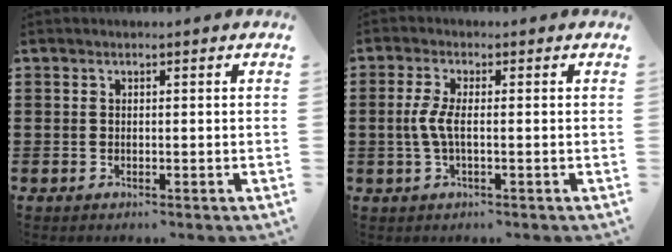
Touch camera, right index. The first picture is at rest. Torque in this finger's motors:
{"motor_torque": [0.63, 0.59, 0.46, 0.14]}